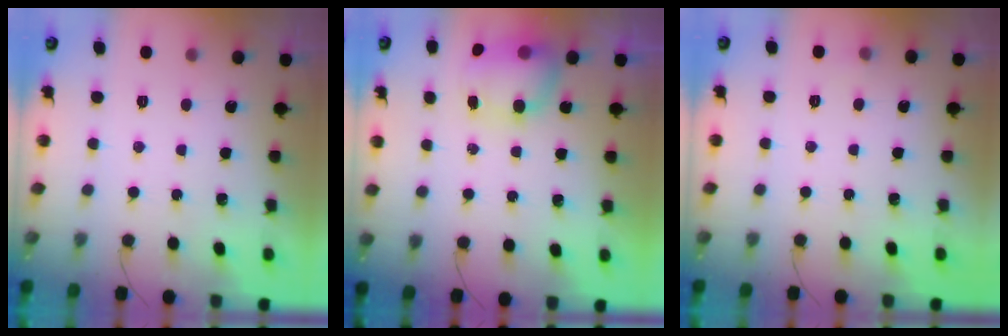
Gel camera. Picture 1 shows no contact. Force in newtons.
{"total": 7.6, "press": 7.3, "slide": 2.0}
{"total": 3.3, "press": 3.0, "slide": 1.4}